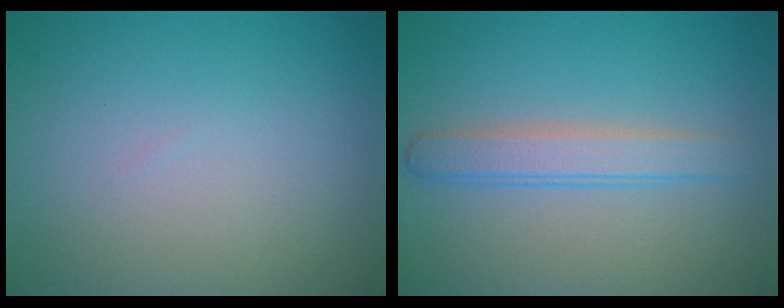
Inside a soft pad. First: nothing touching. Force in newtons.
{"total": 2.7, "press": 2.7, "slide": 0.1}